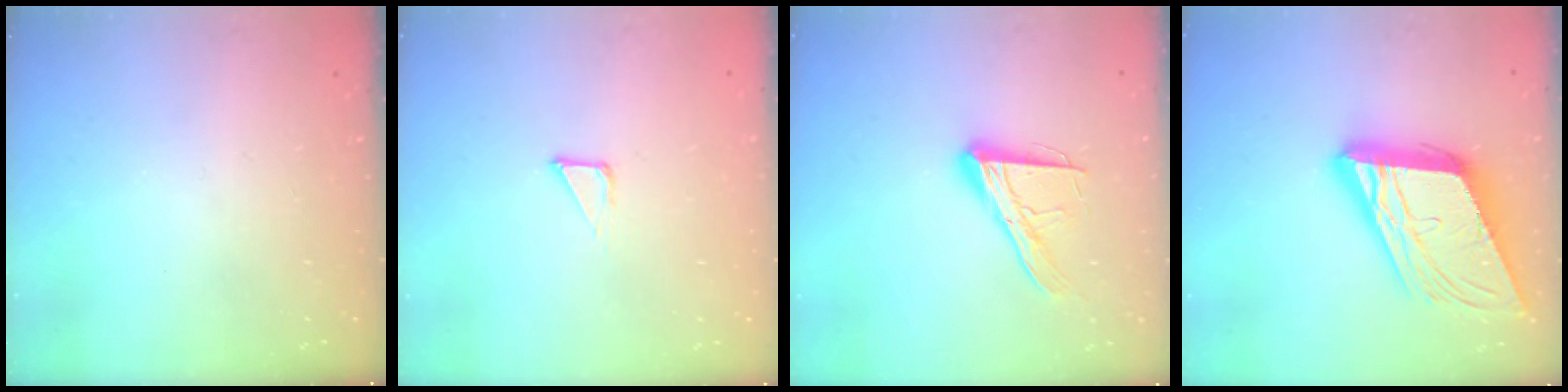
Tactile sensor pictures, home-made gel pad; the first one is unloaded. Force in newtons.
{"total": 2.8, "press": 2.8, "slide": 0.1}
{"total": 14.9, "press": 14.8, "slide": 1.4}
{"total": 22.5, "press": 22.0, "slide": 4.5}